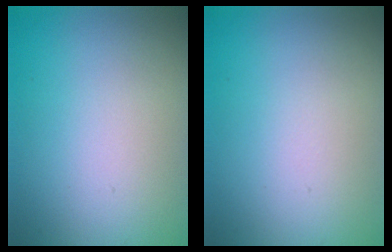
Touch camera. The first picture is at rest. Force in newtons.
{"total": 0.0}